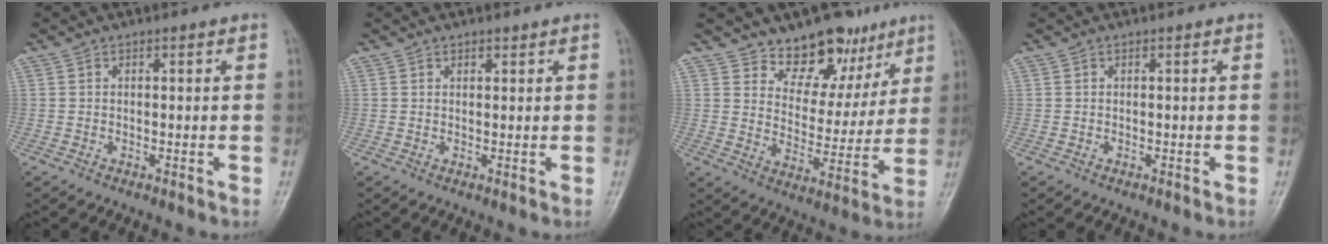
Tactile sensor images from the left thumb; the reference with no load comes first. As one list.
[{"total": 0.8, "force": [0.8, 0.4, 0.1], "torque": [0.004, -0.005, 0.009]}, {"total": 12.6, "force": [9.3, 7.3, 4.4], "torque": [-0.008, -0.057, 0.146]}, {"total": 0.0}]